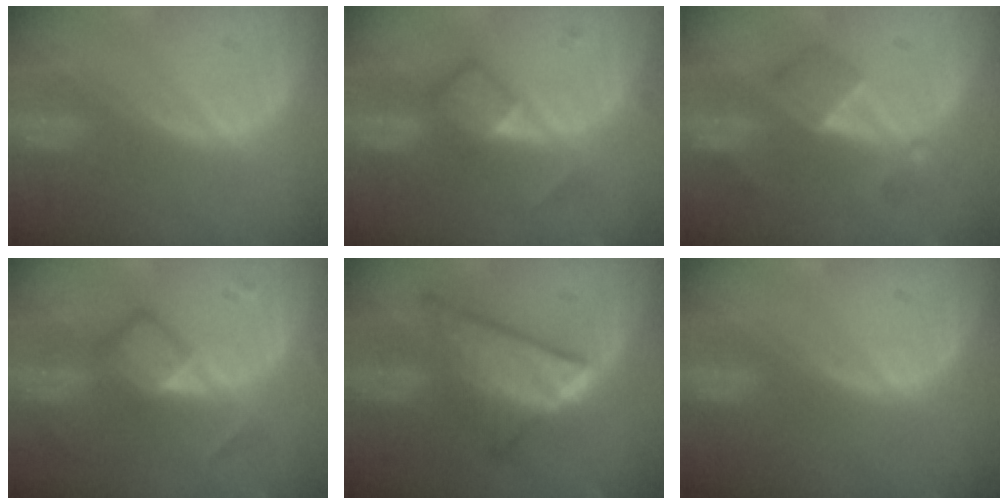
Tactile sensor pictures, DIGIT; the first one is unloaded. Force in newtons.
{"total": 4.9, "press": 4.7, "slide": 1.3}
{"total": 5.6, "press": 5.1, "slide": 2.2}
{"total": 5.4, "press": 5.4, "slide": 0.1}
{"total": 9.1, "press": 9.1, "slide": 0.7}
{"total": 0.0}